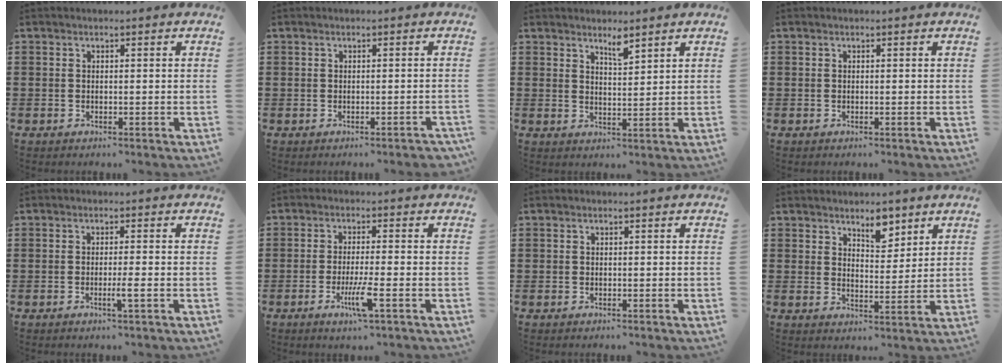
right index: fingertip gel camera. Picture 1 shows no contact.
{"total": 0.6, "force": [-0.5, 0.2, 0.1], "torque": [-0.003, -0.003, -0.011]}
{"total": 2.9, "force": [2.4, 0.4, 1.5], "torque": [-0.025, -0.002, 0.042]}
{"total": 0.0}
{"total": 2.5, "force": [-0.9, -0.2, 2.3], "torque": [-0.038, -0.006, -0.017]}
{"total": 5.3, "force": [-2.2, 0.3, 4.8], "torque": [-0.099, -0.020, -0.042]}
{"total": 0.0}
{"total": 4.9, "force": [3.9, 2.1, 2.1], "torque": [-0.028, -0.008, 0.067]}